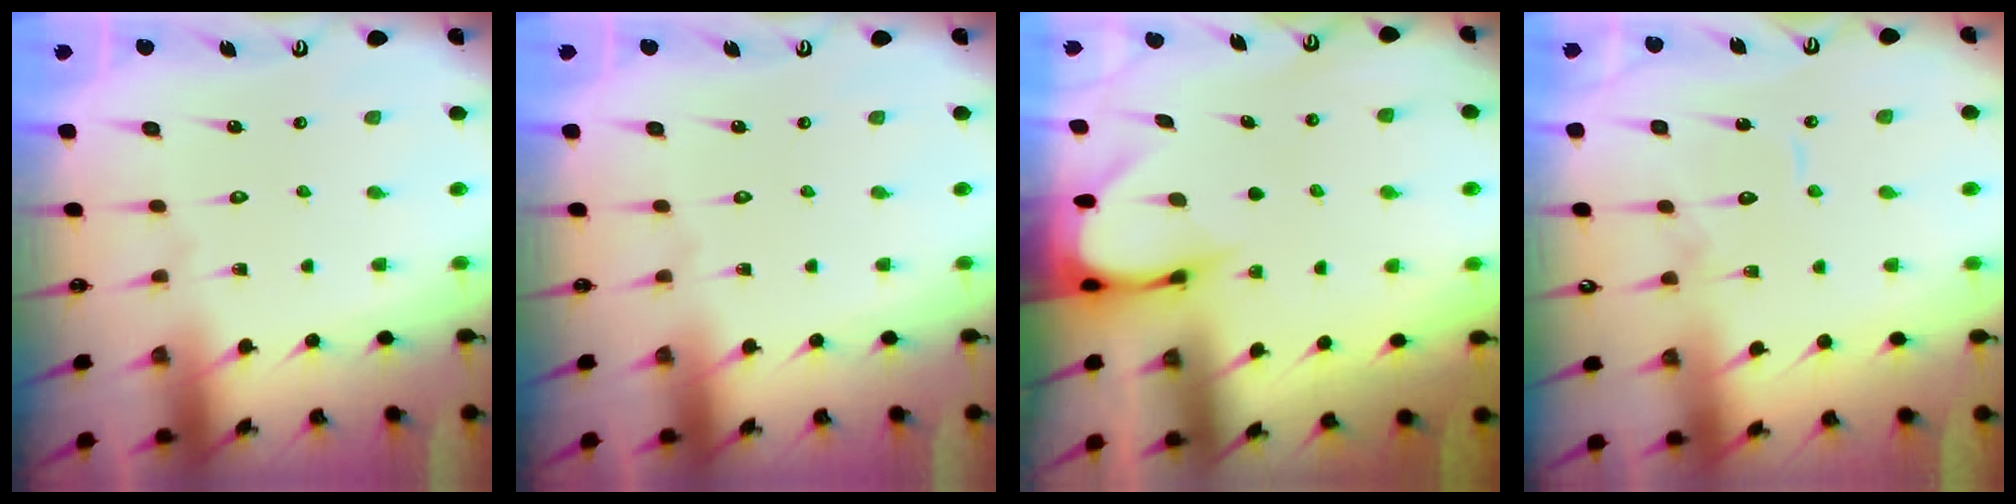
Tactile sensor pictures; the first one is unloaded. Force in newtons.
{"total": 0.0}
{"total": 3.5, "press": 3.5, "slide": 0.3}
{"total": 7.7, "press": 7.7, "slide": 0.6}